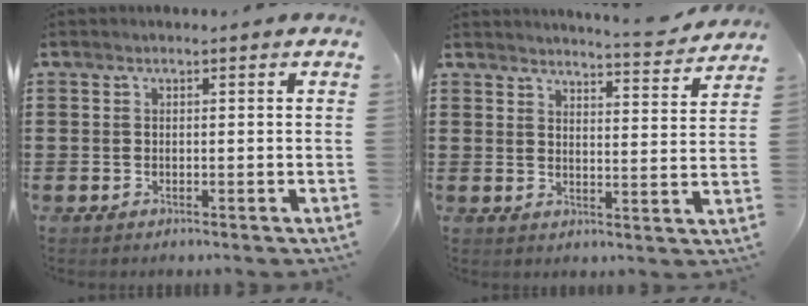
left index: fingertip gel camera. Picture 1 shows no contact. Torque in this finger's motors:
{"motor_torque": [0.95, -0.98, 0.33, 0.08]}